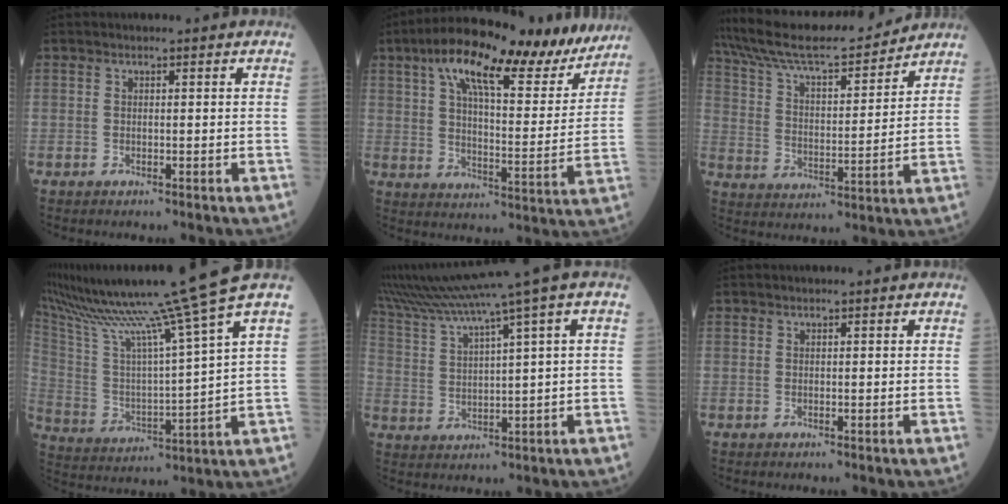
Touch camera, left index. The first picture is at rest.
{"total": 20.0, "force": [14.5, 4.9, 12.9], "torque": [-0.200, 0.021, 0.216]}
{"total": 18.4, "force": [16.8, 2.2, 7.2], "torque": [-0.133, 0.014, 0.279]}
{"total": 20.5, "force": [16.6, -3.6, 11.6], "torque": [-0.216, -0.039, 0.283]}
{"total": 12.5, "force": [9.3, -2.1, 8.2], "torque": [-0.153, 0.013, 0.170]}
{"total": 0.0}